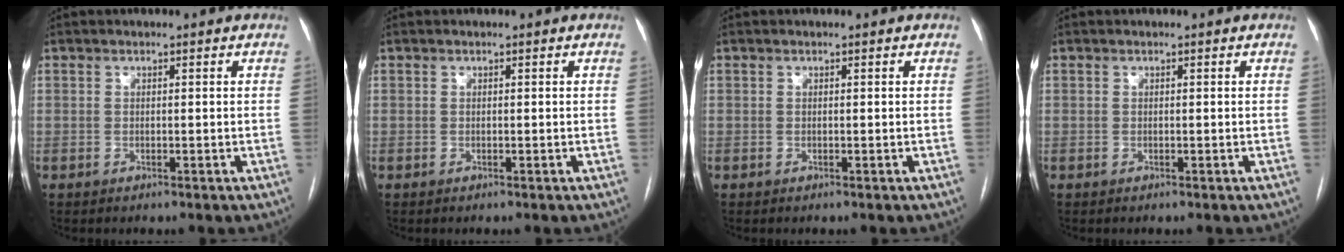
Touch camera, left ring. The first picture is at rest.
{"total": 0.0}
{"total": 0.0}
{"total": 0.0}